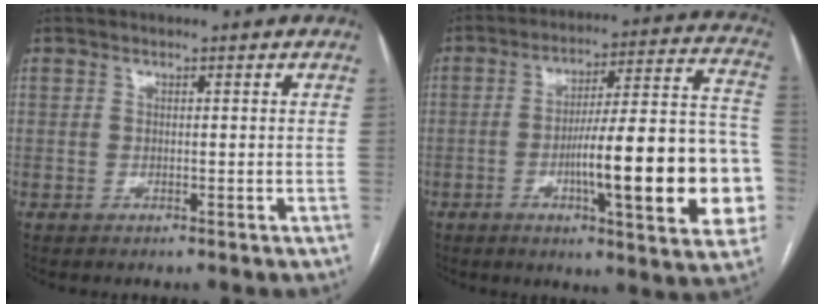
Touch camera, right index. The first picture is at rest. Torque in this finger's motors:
{"motor_torque": [1.98, -0.16, 1.05, 0.21]}